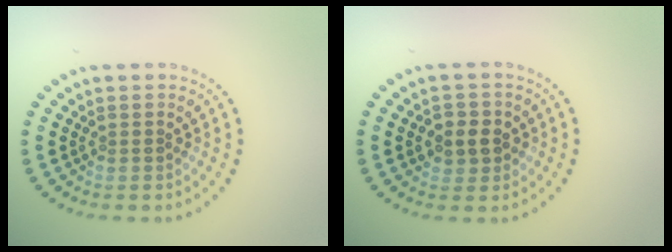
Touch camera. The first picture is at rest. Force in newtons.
{"total": 2.4, "press": 2.3, "slide": 0.8}